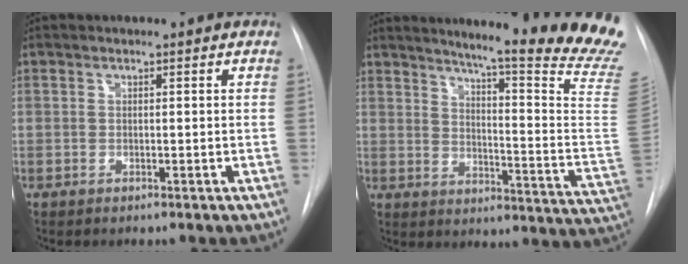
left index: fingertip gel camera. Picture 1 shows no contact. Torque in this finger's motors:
{"motor_torque": [0.47, -0.53, 0.37, 0.09]}